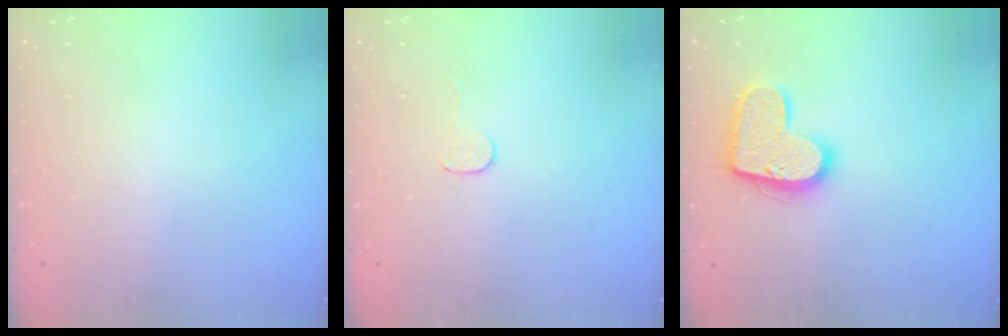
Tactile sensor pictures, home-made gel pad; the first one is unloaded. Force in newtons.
{"total": 3.5, "press": 3.5, "slide": 0.3}
{"total": 15.7, "press": 15.6, "slide": 0.9}